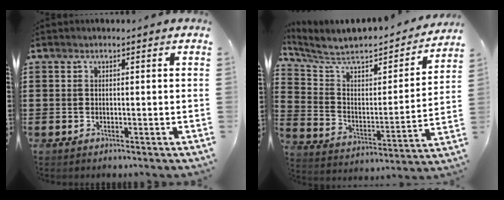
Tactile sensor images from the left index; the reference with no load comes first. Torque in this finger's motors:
{"motor_torque": [2.14, 0.00, 0.25, 0.07]}